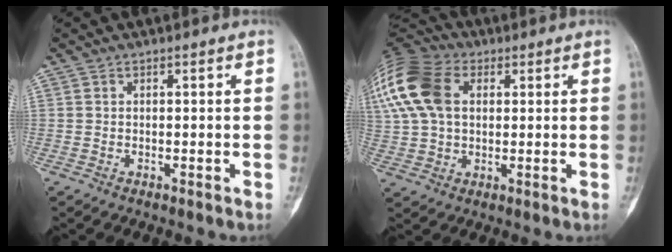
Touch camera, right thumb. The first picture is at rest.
{"total": 21.2, "force": [6.1, 14.4, 14.2], "torque": [-0.334, 0.042, 0.110]}